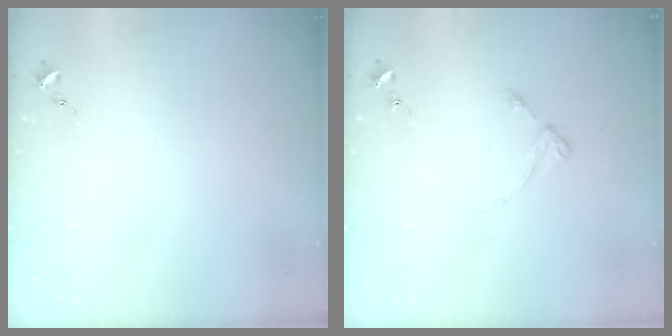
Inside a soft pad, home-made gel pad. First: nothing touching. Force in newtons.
{"total": 2.9, "press": 2.8, "slide": 0.4}